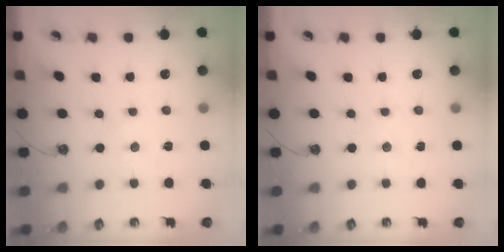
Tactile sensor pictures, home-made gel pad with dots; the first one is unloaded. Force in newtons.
{"total": 1.0, "press": 0.9, "slide": 0.2}